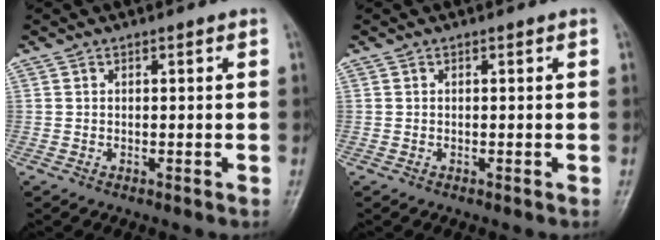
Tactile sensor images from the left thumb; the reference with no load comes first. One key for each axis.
{"total": 0.0}